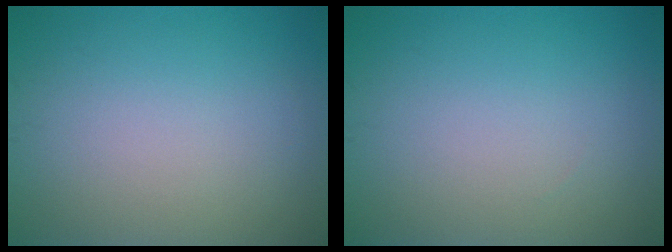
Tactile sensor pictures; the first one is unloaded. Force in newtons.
{"total": 0.0}